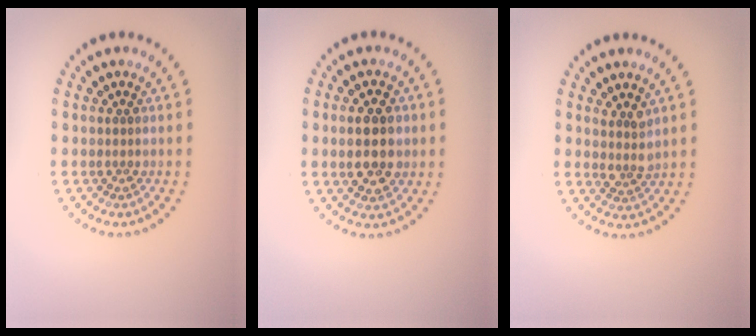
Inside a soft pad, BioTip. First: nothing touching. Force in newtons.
{"total": 4.4, "press": 4.4, "slide": 0.1}
{"total": 1.9, "press": 1.5, "slide": 1.1}